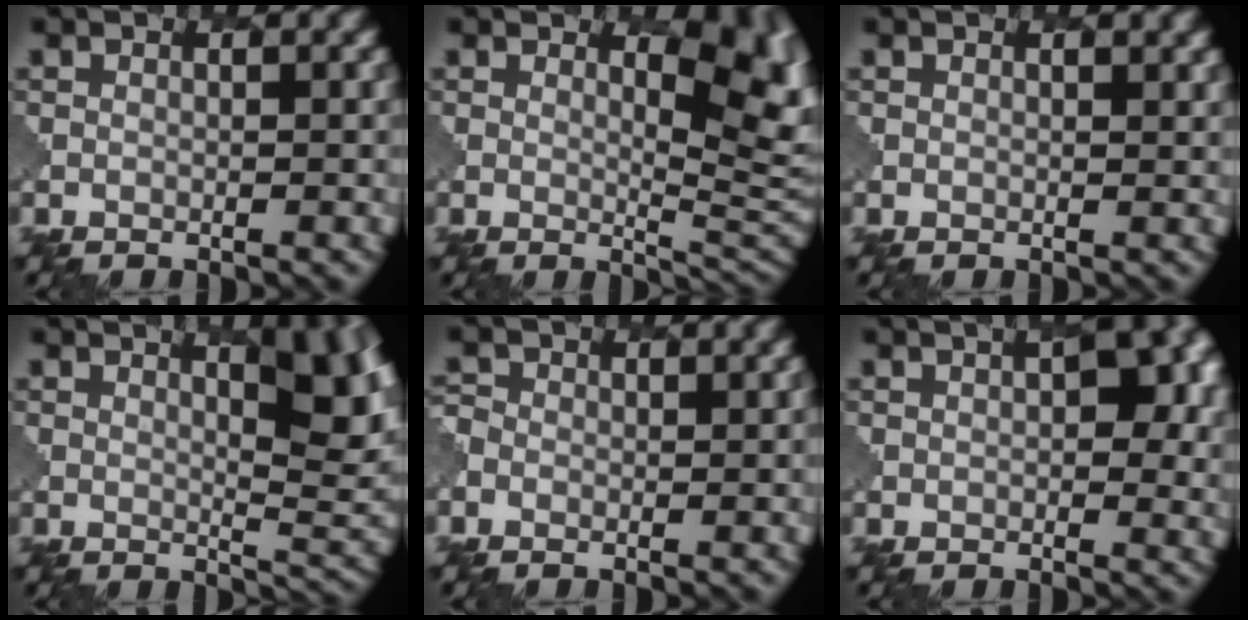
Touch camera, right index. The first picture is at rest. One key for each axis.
{"total": 7.7, "fx": 2.4, "fy": 3.4, "fz": 6.5, "tx": -0.079, "ty": -0.006, "tz": 0.035}
{"total": 0.6, "fx": 0.6, "fy": 0.0, "fz": 0.1, "tx": -0.006, "ty": -0.004, "tz": 0.006}
{"total": 9.1, "fx": 3.3, "fy": 3.0, "fz": 7.9, "tx": -0.076, "ty": 0.008, "tz": 0.044}
{"total": 2.6, "fx": -1.2, "fy": 2.0, "fz": 1.1, "tx": -0.015, "ty": 0.012, "tz": -0.031}
{"total": 4.9, "fx": 1.0, "fy": 2.2, "fz": 4.3, "tx": -0.046, "ty": 0.003, "tz": 0.008}